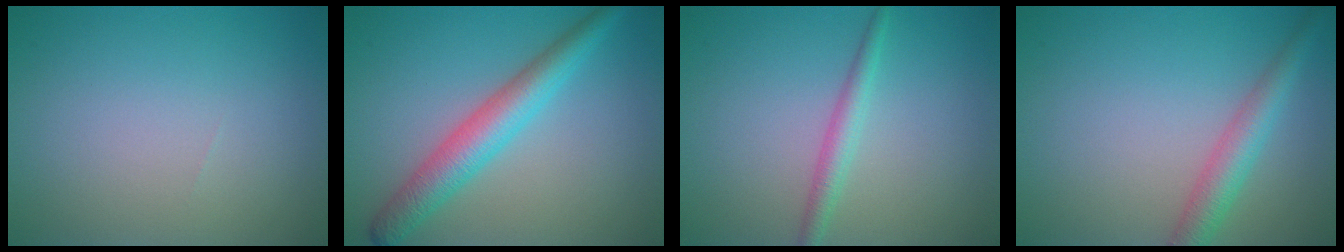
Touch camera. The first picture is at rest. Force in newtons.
{"total": 4.7, "press": 4.7, "slide": 0.1}
{"total": 1.9, "press": 1.9, "slide": 0.0}
{"total": 3.3, "press": 3.3, "slide": 0.1}